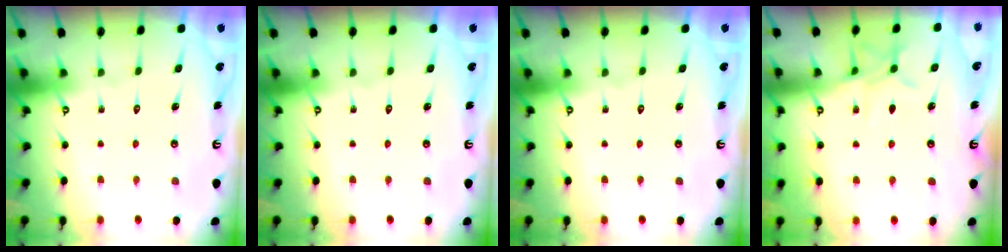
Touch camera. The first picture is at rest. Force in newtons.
{"total": 0.0}
{"total": 0.0}
{"total": 7.1, "press": 7.1, "slide": 0.5}